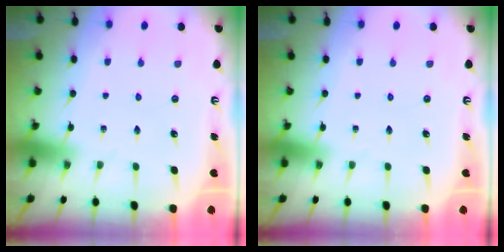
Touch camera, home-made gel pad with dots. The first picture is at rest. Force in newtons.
{"total": 0.0}